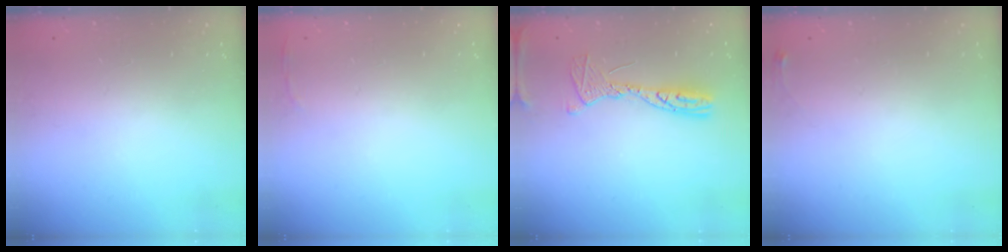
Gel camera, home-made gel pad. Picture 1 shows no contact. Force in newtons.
{"total": 2.8, "press": 2.6, "slide": 0.9}
{"total": 12.0, "press": 11.9, "slide": 1.1}
{"total": 3.4, "press": 3.4, "slide": 0.5}